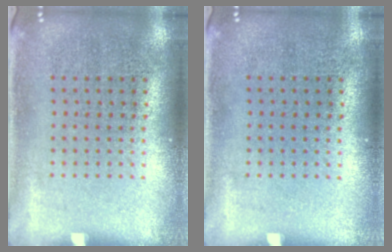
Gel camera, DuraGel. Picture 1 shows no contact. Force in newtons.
{"total": 0.0}